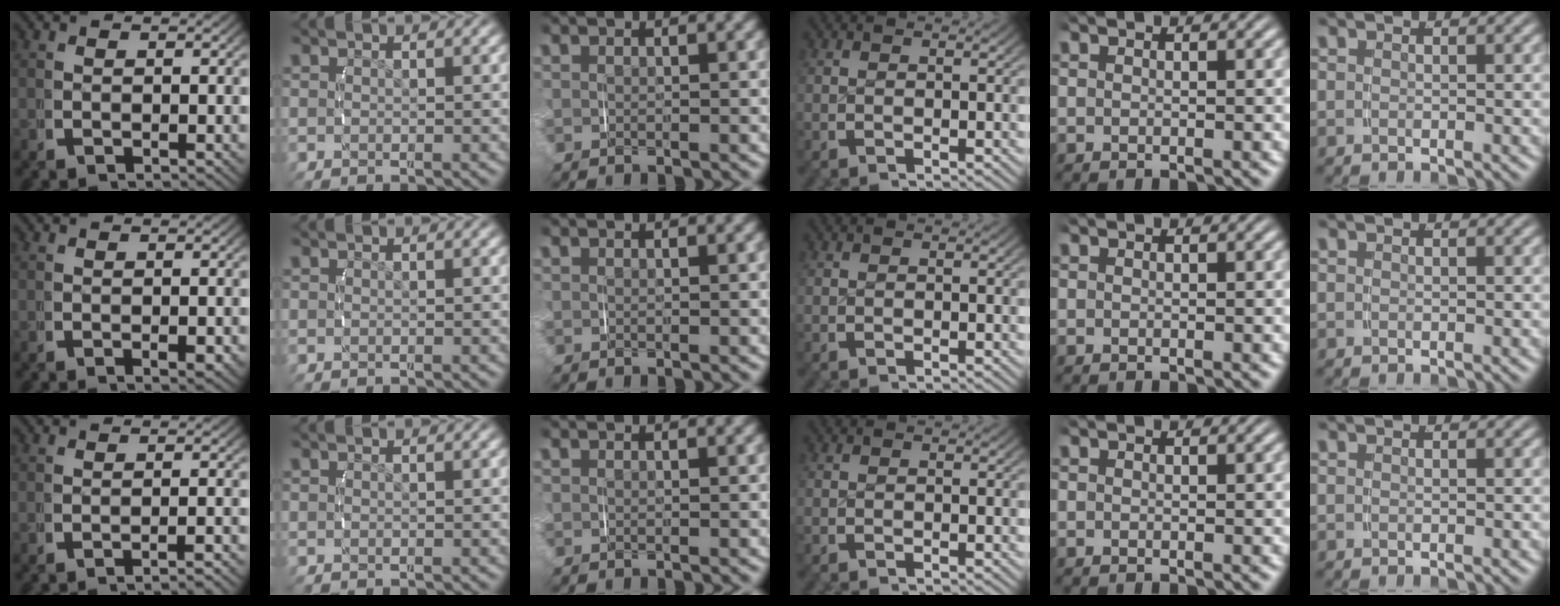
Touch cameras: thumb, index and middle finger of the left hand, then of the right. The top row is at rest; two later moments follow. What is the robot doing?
{"motion": "lift_and_place", "object": "string"}